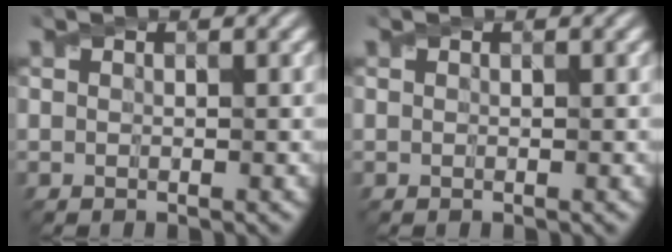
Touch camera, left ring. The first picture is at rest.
{"total": 0.0}